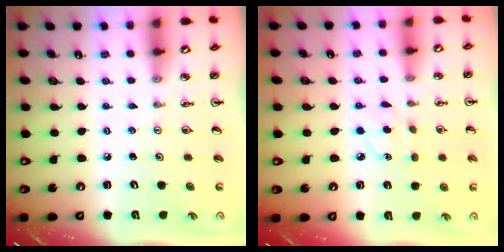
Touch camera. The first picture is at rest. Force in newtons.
{"total": 3.6, "press": 3.6, "slide": 0.5}